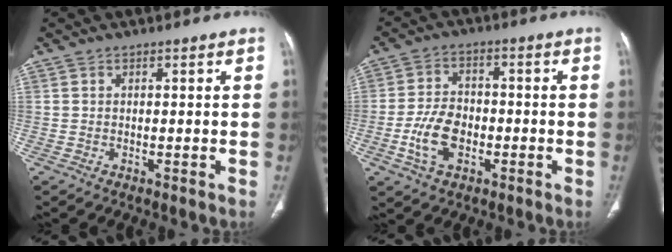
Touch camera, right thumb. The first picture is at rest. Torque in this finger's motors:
{"motor_torque": [-0.01, 0.35, 0.24, 0.57, 0.01]}